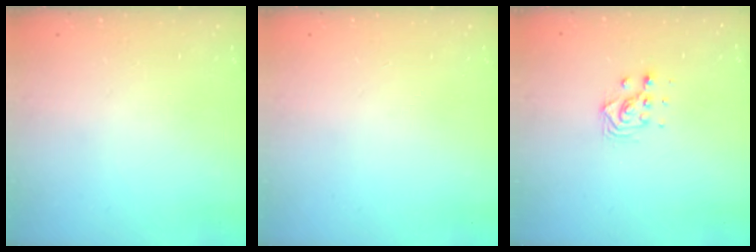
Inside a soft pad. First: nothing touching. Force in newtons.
{"total": 0.0}
{"total": 5.1, "press": 5.1, "slide": 0.1}